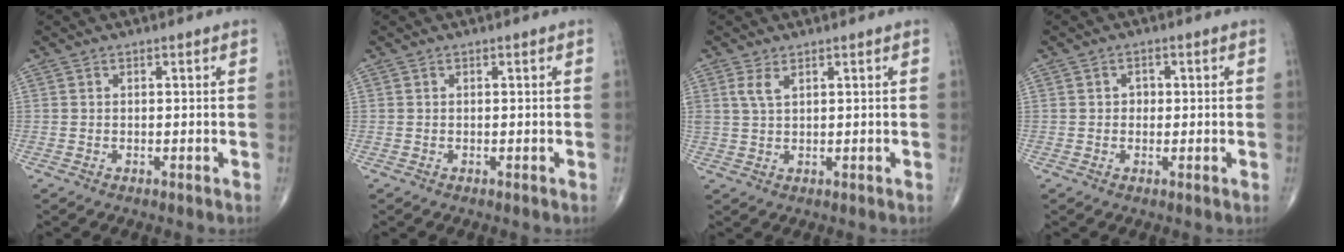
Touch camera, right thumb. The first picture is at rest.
{"total": 0.0}
{"total": 2.8, "force": [1.5, 1.1, 2.1], "torque": [-0.048, 0.000, 0.037]}
{"total": 1.7, "force": [0.1, 1.5, 0.9], "torque": [-0.003, 0.004, -0.001]}